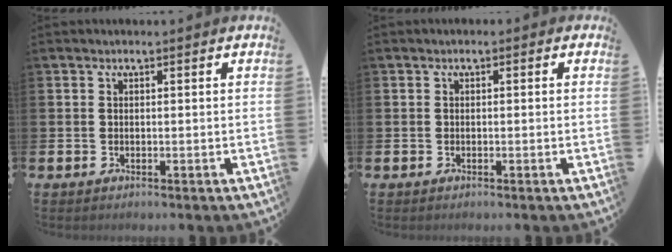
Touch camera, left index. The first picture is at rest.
{"total": 0.6, "force": [-0.3, 0.4, 0.1], "torque": [-0.002, 0.004, -0.009]}